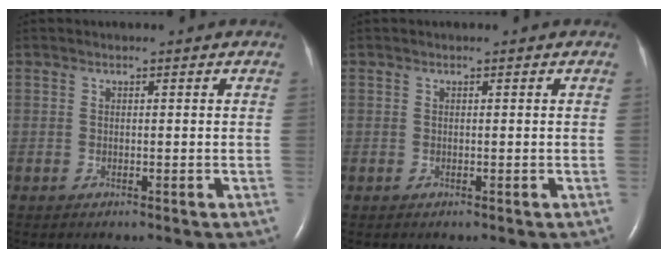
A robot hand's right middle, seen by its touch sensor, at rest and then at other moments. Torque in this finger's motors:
{"motor_torque": [0.00, 0.00, 0.00, 0.00]}